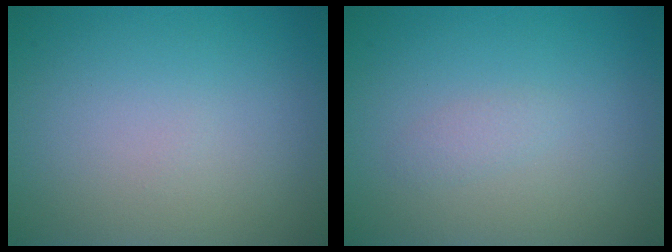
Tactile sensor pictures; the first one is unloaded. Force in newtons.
{"total": 0.8, "press": 0.8, "slide": 0.1}